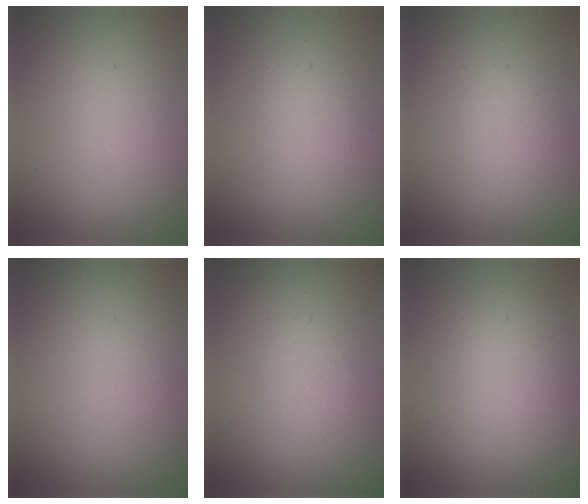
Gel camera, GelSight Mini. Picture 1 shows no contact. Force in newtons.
{"total": 2.2, "press": 2.2, "slide": 0.2}
{"total": 1.7, "press": 1.7, "slide": 0.2}
{"total": 0.0}
{"total": 1.3, "press": 1.3, "slide": 0.1}
{"total": 4.3, "press": 4.3, "slide": 0.1}